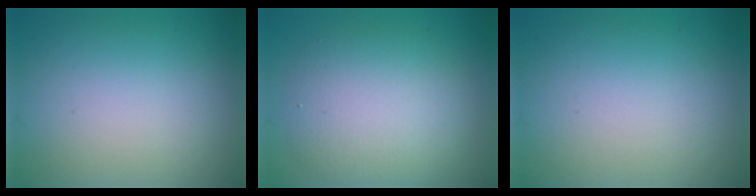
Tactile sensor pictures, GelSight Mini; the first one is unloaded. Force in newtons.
{"total": 6.1, "press": 6.1, "slide": 0.3}
{"total": 0.0}